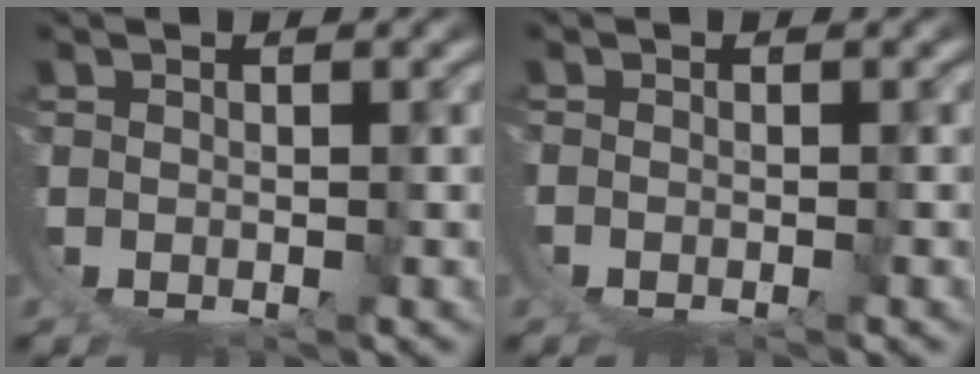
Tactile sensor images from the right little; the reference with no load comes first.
{"total": 0.6, "force": [-0.5, -0.3, 0.1], "torque": [0.001, 0.002, -0.008]}